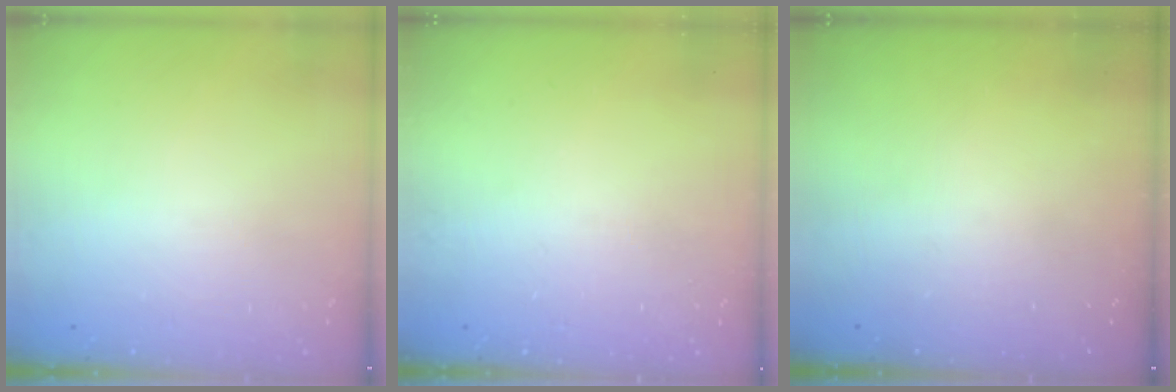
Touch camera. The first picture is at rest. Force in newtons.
{"total": 0.0}
{"total": 0.0}